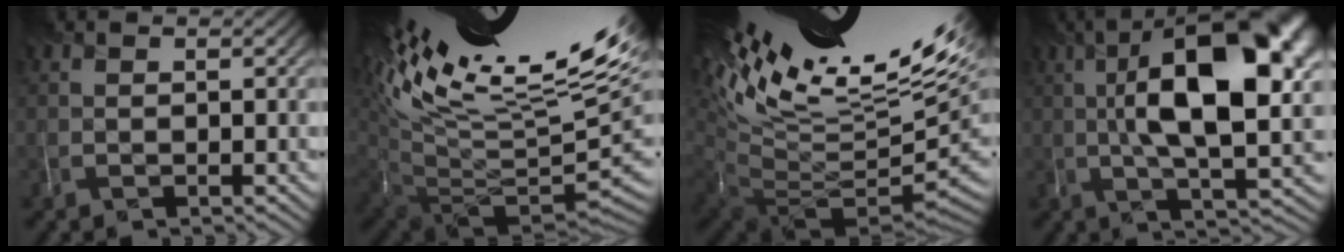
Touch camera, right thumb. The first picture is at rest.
{"total": 17.8, "force": [9.3, 6.0, 14.0], "torque": [-0.186, 0.027, 0.181]}
{"total": 17.7, "force": [7.1, 5.8, 15.2], "torque": [-0.205, 0.015, 0.155]}
{"total": 17.3, "force": [2.5, 6.7, 15.8], "torque": [-0.237, 0.023, 0.033]}